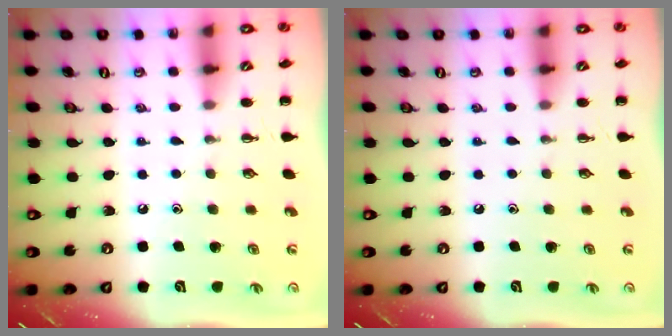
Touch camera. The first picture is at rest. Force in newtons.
{"total": 0.0}